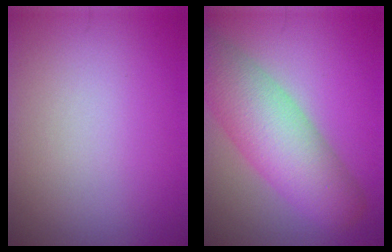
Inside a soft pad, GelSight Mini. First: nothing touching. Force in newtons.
{"total": 8.3, "press": 8.3, "slide": 0.5}